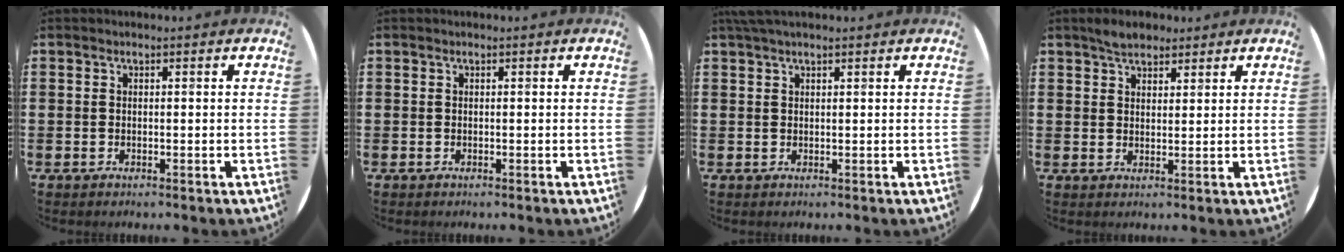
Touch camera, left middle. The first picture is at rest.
{"total": 0.0}
{"total": 1.4, "force": [1.2, 0.1, 0.8], "torque": [-0.017, 0.002, 0.022]}
{"total": 3.0, "force": [2.6, 1.2, 0.7], "torque": [-0.010, 0.003, 0.048]}